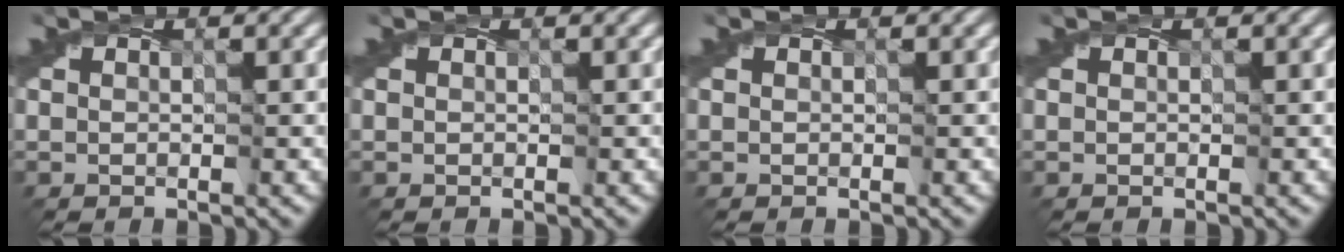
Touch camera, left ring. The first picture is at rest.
{"total": 0.0}
{"total": 0.0}
{"total": 0.0}